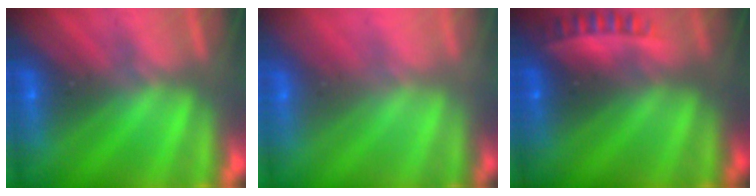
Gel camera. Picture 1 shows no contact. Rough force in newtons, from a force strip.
{"total": 2.9}
{"total": 2.5}